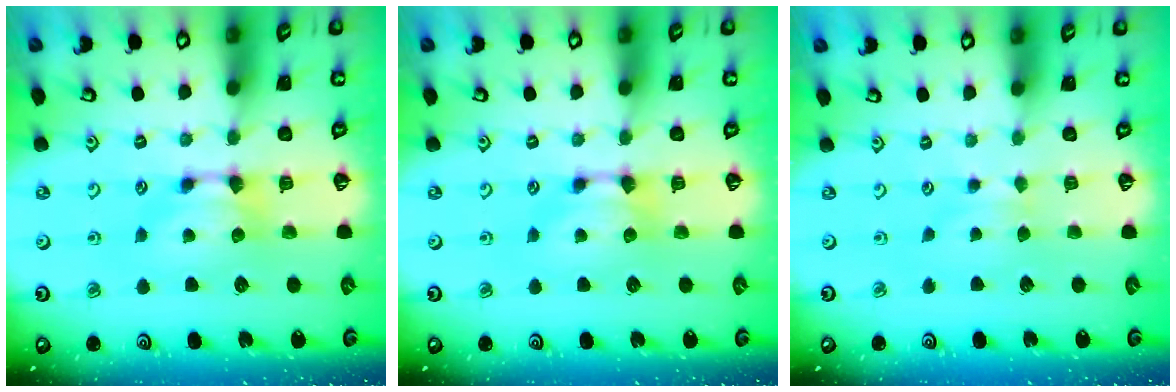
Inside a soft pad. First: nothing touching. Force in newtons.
{"total": 0.0}
{"total": 2.1, "press": 2.0, "slide": 0.4}